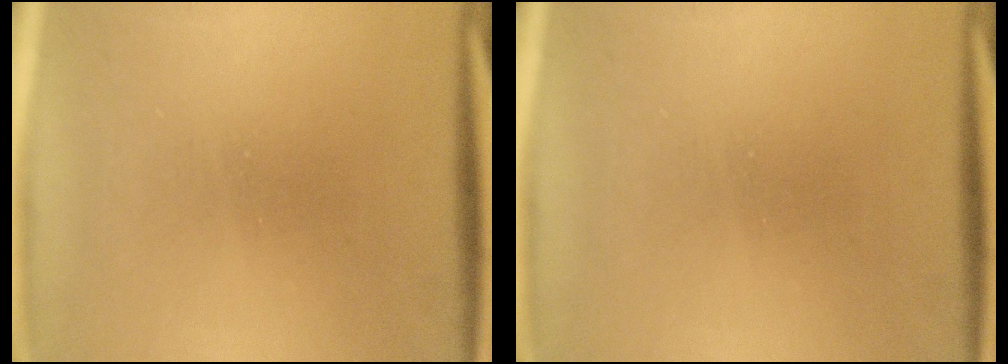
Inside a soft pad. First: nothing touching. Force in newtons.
{"total": 0.0}